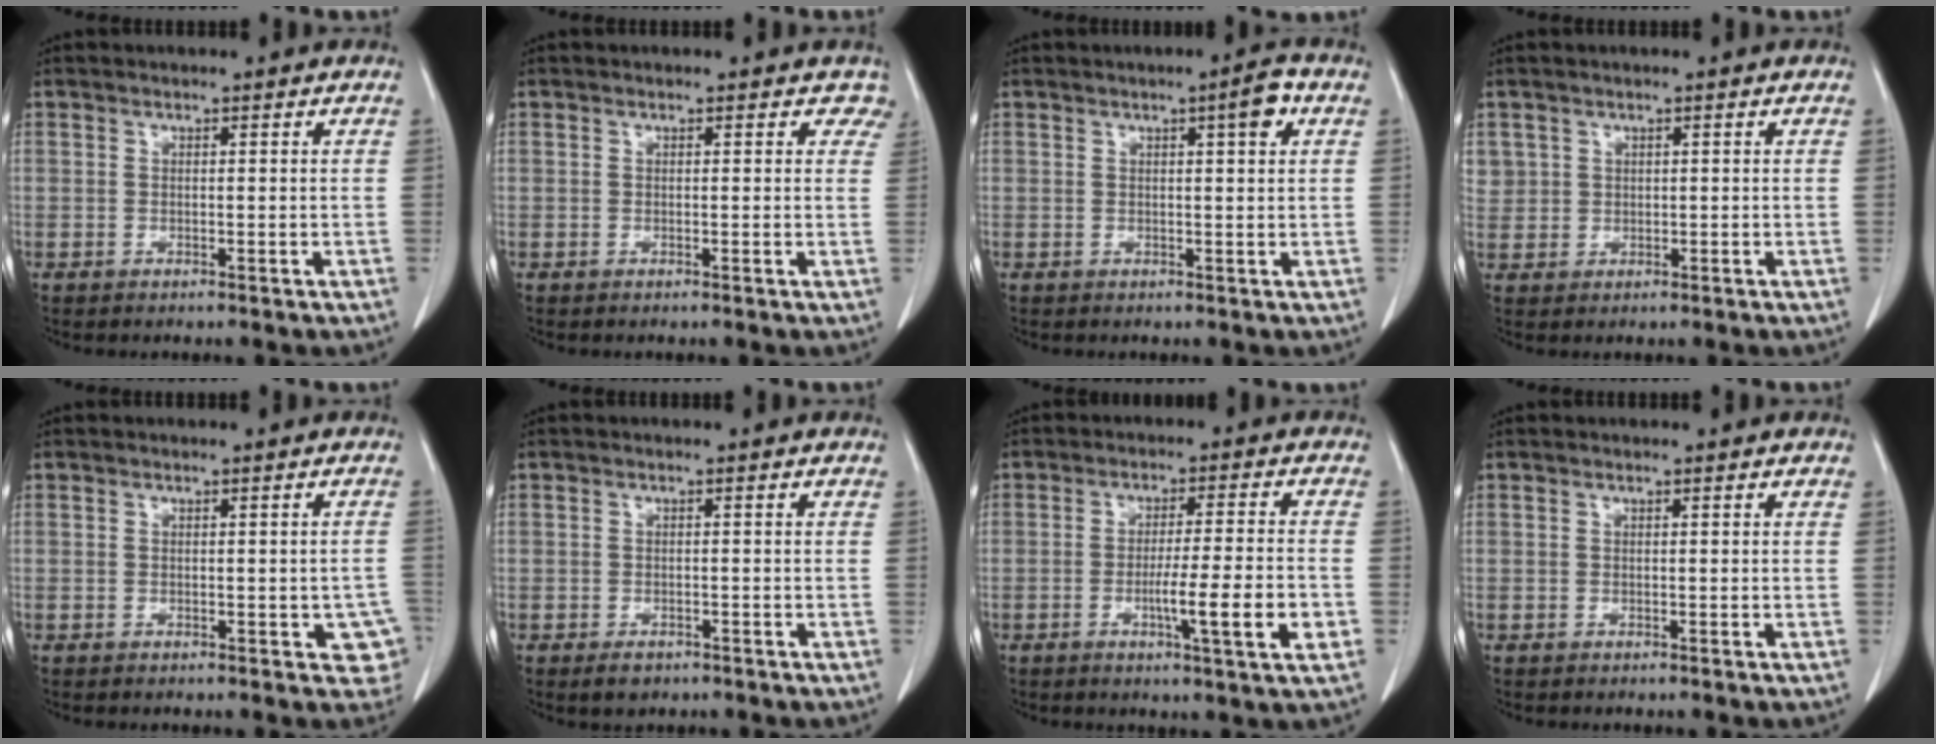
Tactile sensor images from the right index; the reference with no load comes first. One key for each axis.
{"total": 2.1, "fx": 1.6, "fy": 1.4, "fz": 0.1, "tx": 0.022, "ty": -0.004, "tz": -0.002}
{"total": 3.5, "fx": 1.4, "fy": 0.3, "fz": 3.1, "tx": -0.043, "ty": 0.004, "tz": 0.019}
{"total": 2.6, "fx": 1.0, "fy": 2.4, "fz": 0.2, "tx": 0.012, "ty": 0.005, "tz": 0.019}
{"total": 4.6, "fx": -1.4, "fy": 1.9, "fz": 4.0, "tx": -0.024, "ty": 0.004, "tz": -0.015}
{"total": 2.1, "fx": -1.4, "fy": 1.3, "fz": 1.0, "tx": -0.015, "ty": 0.000, "tz": -0.012}
{"total": 9.4, "fx": -2.7, "fy": -0.3, "fz": 9.0, "tx": -0.139, "ty": -0.014, "tz": -0.045}
{"total": 0.0}